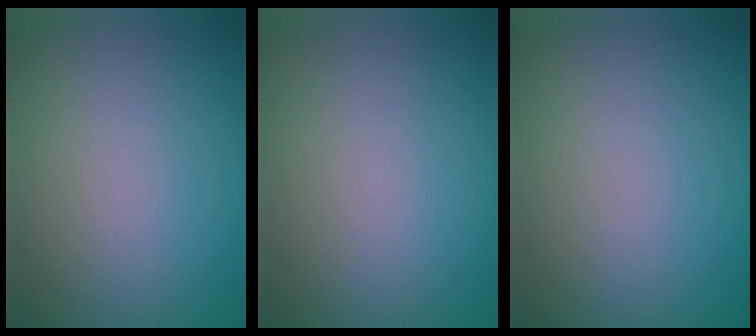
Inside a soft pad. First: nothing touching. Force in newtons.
{"total": 0.0}
{"total": 0.0}